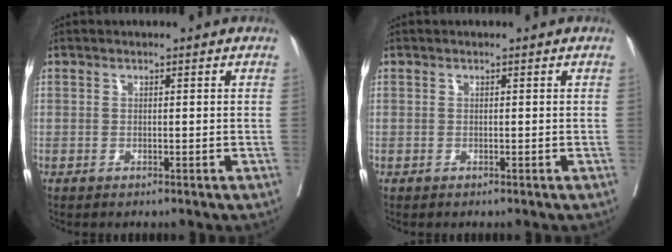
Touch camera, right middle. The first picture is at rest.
{"total": 0.0}